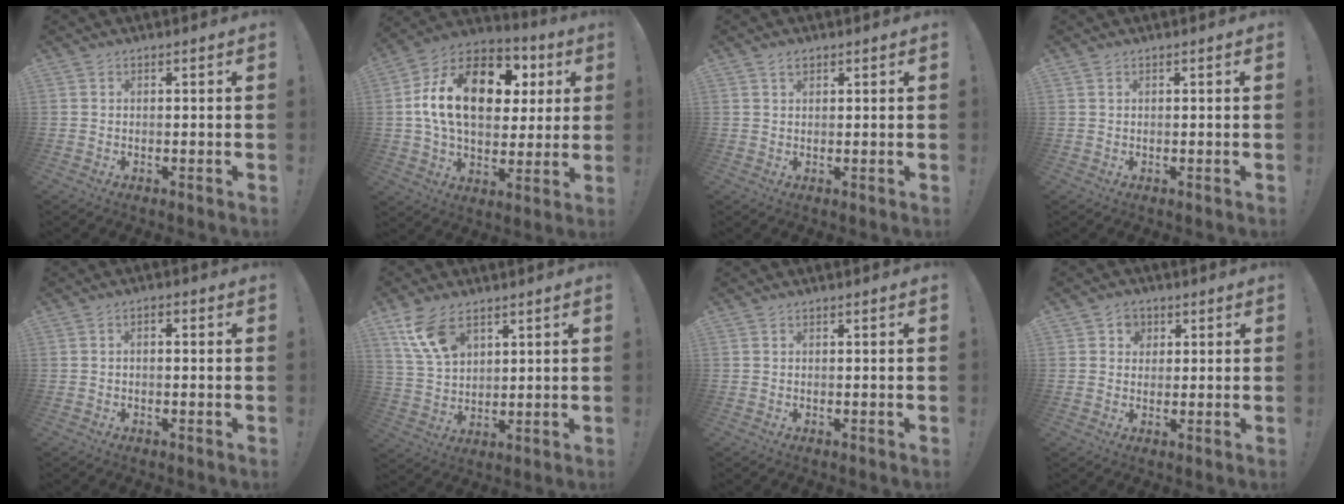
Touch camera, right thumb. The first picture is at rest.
{"total": 22.1, "force": [5.3, 14.0, 16.2], "torque": [-0.261, -0.010, 0.095]}
{"total": 1.7, "force": [1.2, 0.9, 0.8], "torque": [-0.011, 0.000, 0.021]}
{"total": 0.7, "force": [0.5, 0.3, 0.3], "torque": [-0.010, 0.002, 0.012]}
{"total": 1.5, "force": [-1.0, 0.5, 1.0], "torque": [-0.018, 0.007, -0.018]}
{"total": 11.9, "force": [6.9, 6.9, 6.8], "torque": [-0.134, -0.025, 0.135]}
{"total": 0.0}
{"total": 4.1, "force": [1.5, 3.7, 1.1], "torque": [-0.010, -0.005, 0.025]}